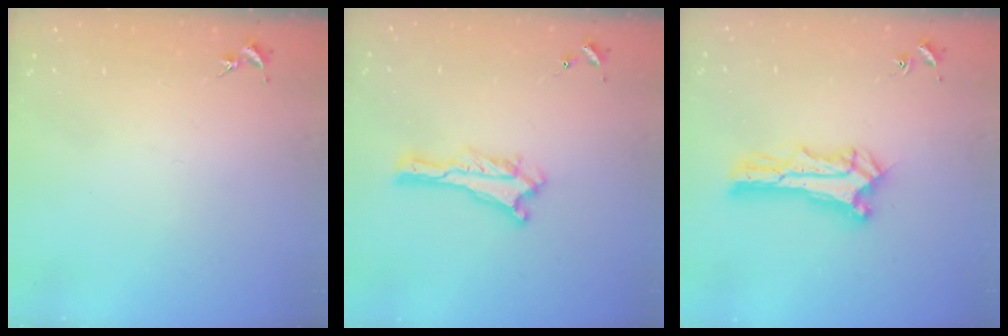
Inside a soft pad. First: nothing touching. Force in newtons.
{"total": 0.0}
{"total": 2.7, "press": 2.7, "slide": 0.3}